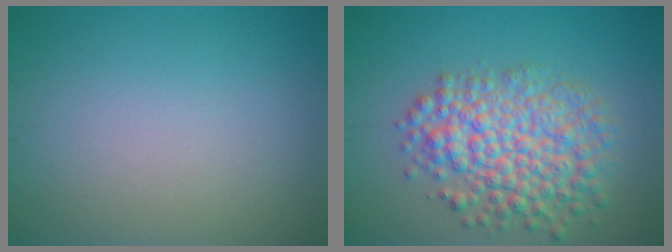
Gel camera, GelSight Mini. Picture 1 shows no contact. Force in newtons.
{"total": 7.0, "press": 7.0, "slide": 0.2}